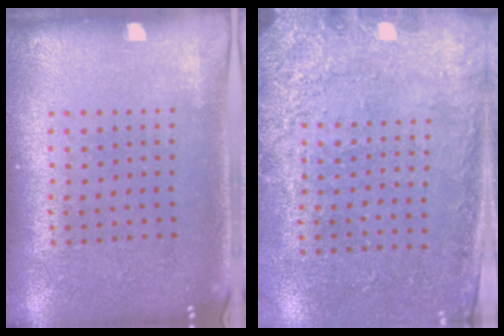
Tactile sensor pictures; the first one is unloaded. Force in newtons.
{"total": 2.7, "press": 2.1, "slide": 1.6}